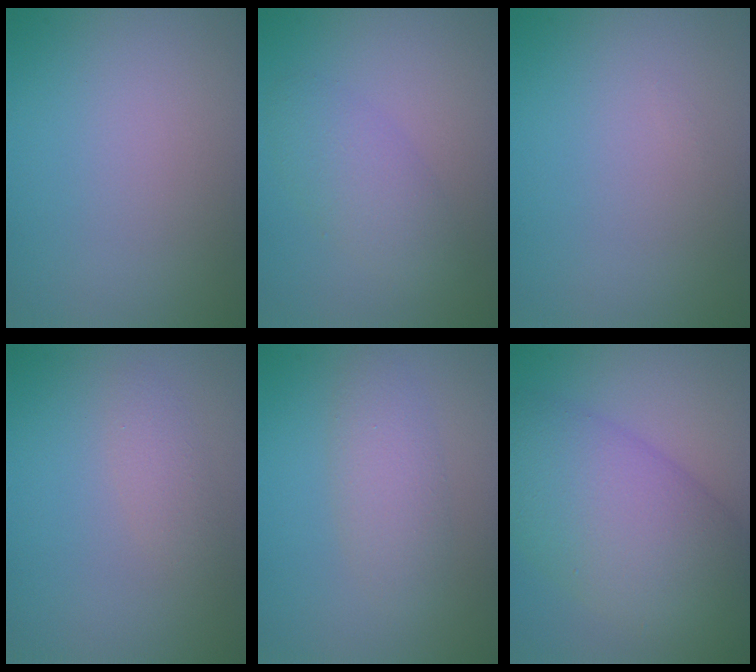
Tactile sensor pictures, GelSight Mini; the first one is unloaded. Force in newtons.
{"total": 2.9, "press": 2.9, "slide": 0.1}
{"total": 0.0}
{"total": 1.4, "press": 1.4, "slide": 0.1}
{"total": 2.6, "press": 2.6, "slide": 0.1}
{"total": 9.9, "press": 9.9, "slide": 0.1}